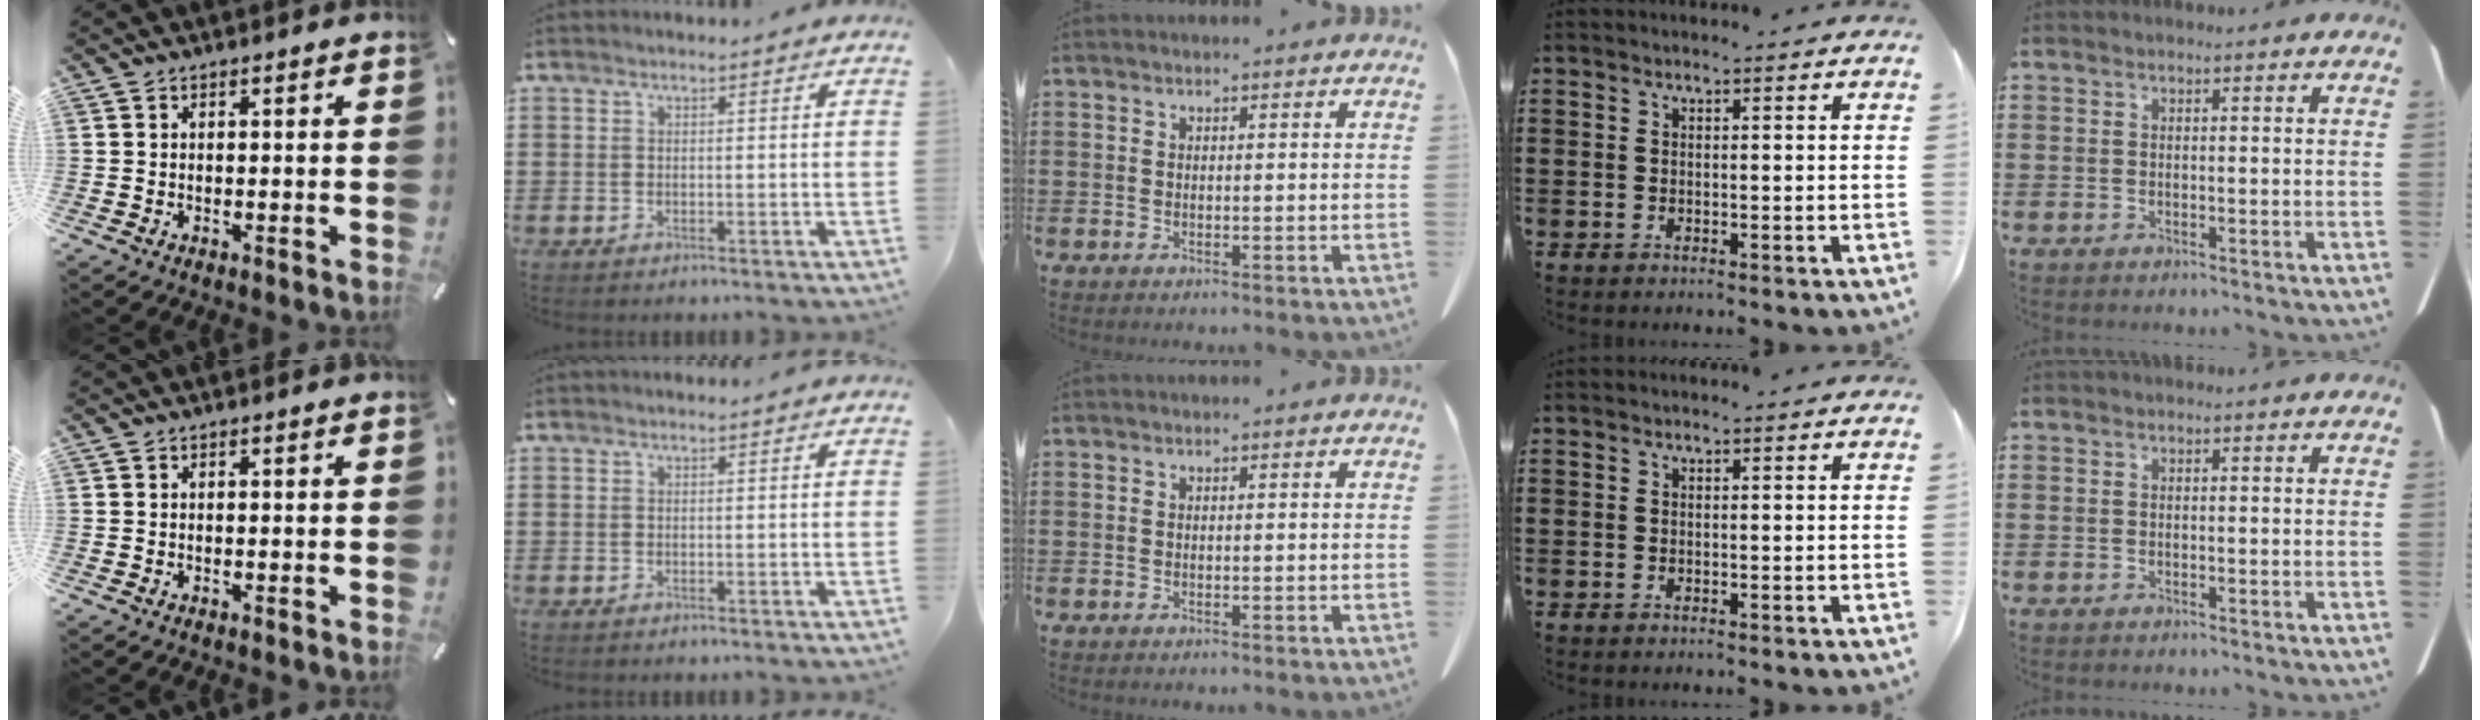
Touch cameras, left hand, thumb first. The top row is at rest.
{}